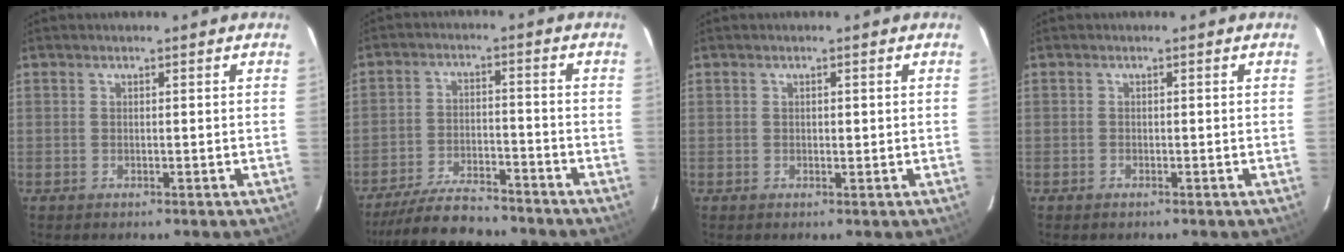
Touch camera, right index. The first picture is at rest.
{"total": 10.2, "force": [-9.3, 2.3, 3.5], "torque": [-0.063, -0.006, -0.159]}
{"total": 0.8, "force": [0.1, 0.4, 0.7], "torque": [-0.011, 0.000, 0.003]}
{"total": 0.5, "force": [-0.4, 0.2, 0.2], "torque": [-0.007, -0.001, -0.006]}